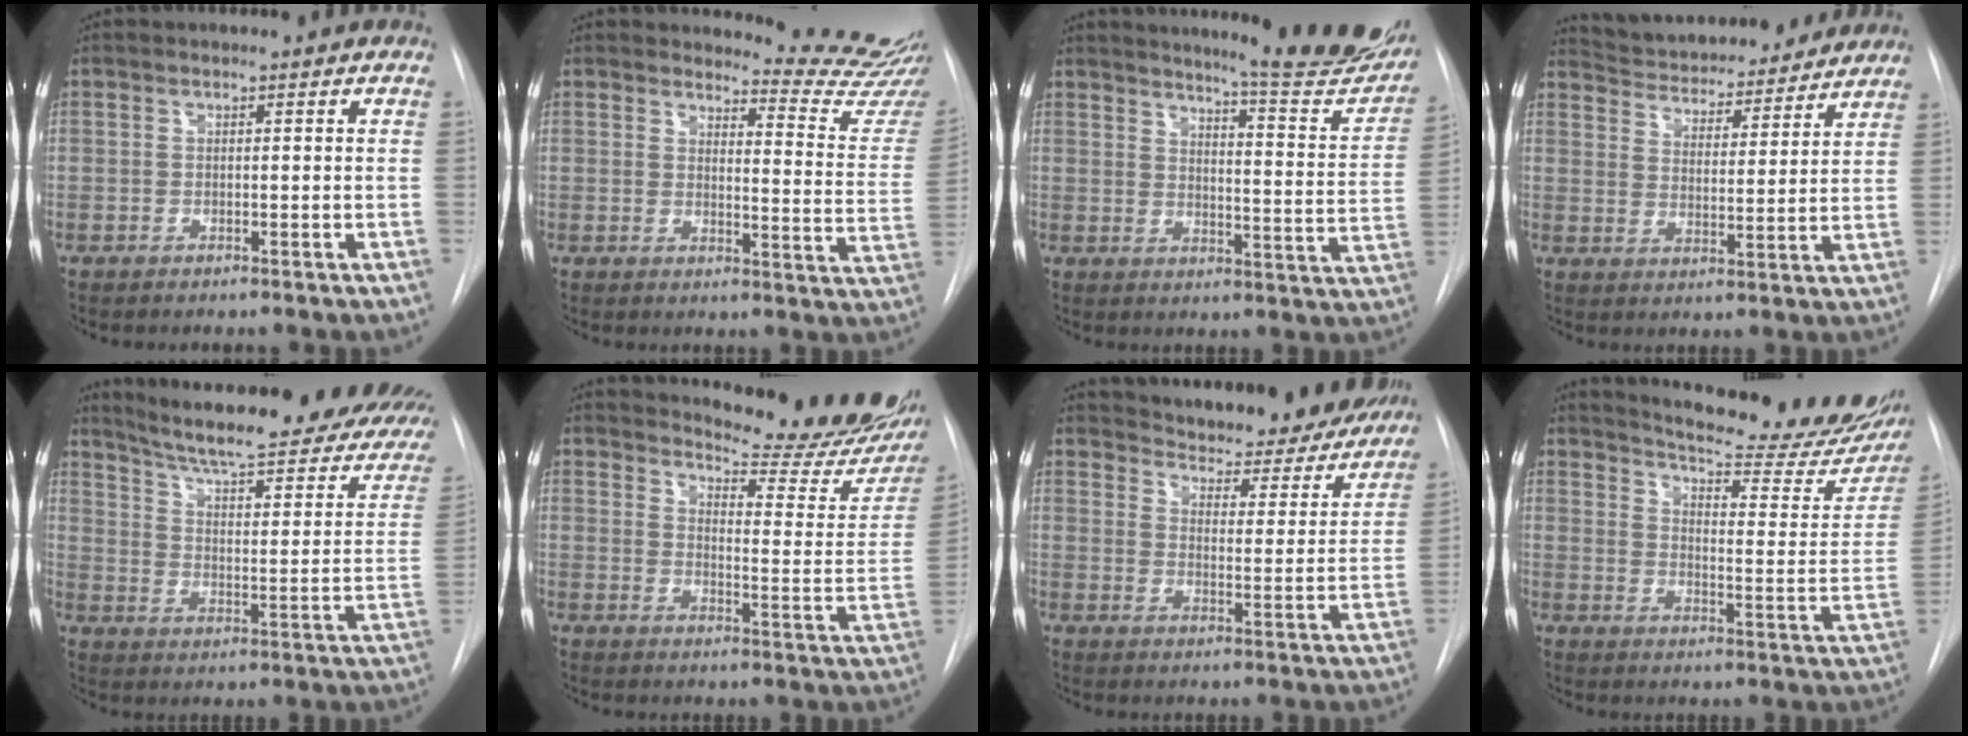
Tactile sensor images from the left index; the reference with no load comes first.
{"total": 12.3, "force": [12.2, -0.9, 0.8], "torque": [0.005, -0.139, 0.117]}
{"total": 17.7, "force": [15.9, 1.1, 7.7], "torque": [-0.095, -0.090, 0.182]}
{"total": 18.0, "force": [16.6, 4.5, 5.3], "torque": [-0.084, 0.005, 0.231]}
{"total": 27.2, "force": [21.8, 5.2, 15.4], "torque": [-0.214, -0.046, 0.267]}
{"total": 18.8, "force": [17.2, 2.7, 6.9], "torque": [-0.084, -0.104, 0.196]}
{"total": 22.7, "force": [21.1, 5.6, 6.4], "torque": [-0.093, -0.060, 0.257]}
{"total": 23.3, "force": [20.2, 3.8, 11.0], "torque": [-0.151, -0.084, 0.238]}